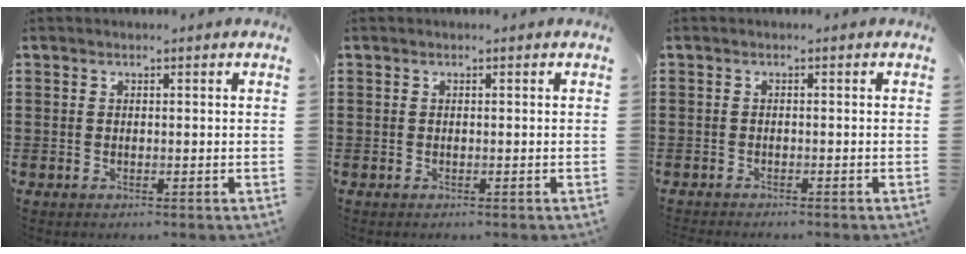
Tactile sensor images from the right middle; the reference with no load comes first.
{"total": 0.0}
{"total": 0.7, "force": [-0.7, 0.0, 0.0], "torque": [-0.001, -0.001, -0.015]}